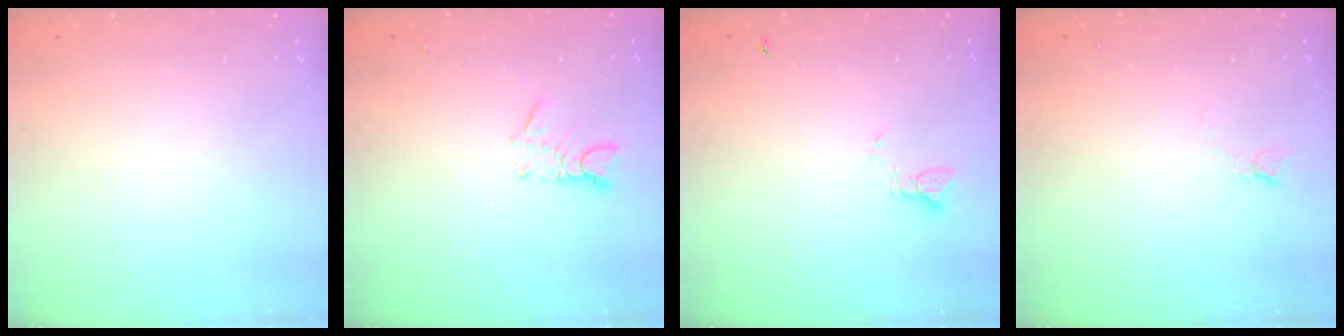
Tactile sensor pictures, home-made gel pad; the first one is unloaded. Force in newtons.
{"total": 2.7, "press": 2.7, "slide": 0.3}
{"total": 3.0, "press": 3.0, "slide": 0.4}
{"total": 3.3, "press": 3.3, "slide": 0.6}